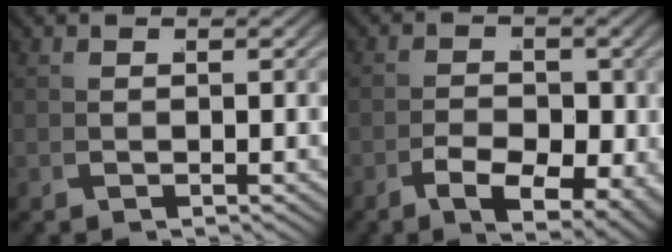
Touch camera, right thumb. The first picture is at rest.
{"total": 6.8, "force": [-1.9, 4.1, 5.1], "torque": [-0.083, -0.025, -0.020]}